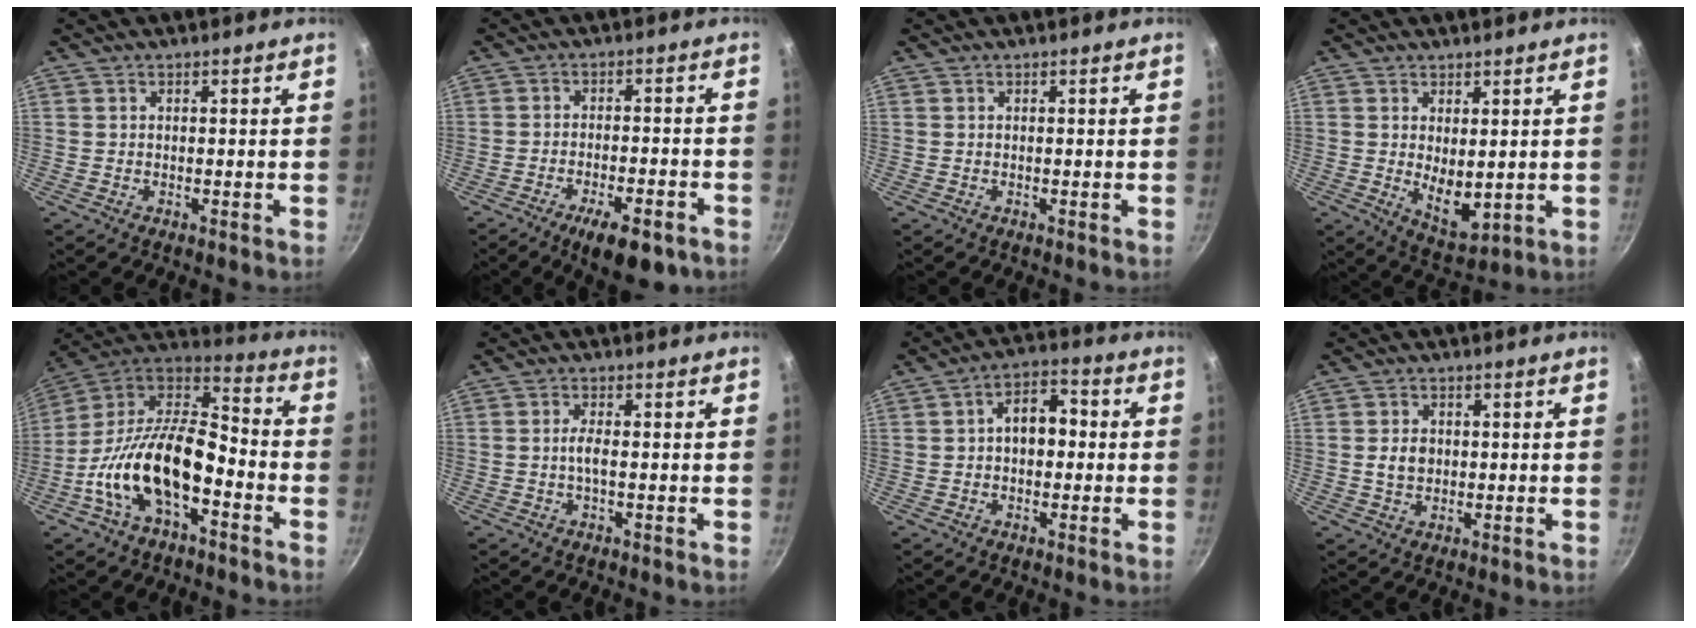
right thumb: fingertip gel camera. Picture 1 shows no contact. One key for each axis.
{"total": 10.0, "fx": -5.8, "fy": 3.4, "fz": 7.5, "tx": -0.101, "ty": 0.024, "tz": -0.077}
{"total": 0.0}
{"total": 7.1, "fx": 0.8, "fy": 3.6, "fz": 6.1, "tx": -0.086, "ty": -0.026, "tz": 0.030}
{"total": 21.2, "fx": -7.0, "fy": 10.7, "fz": 16.9, "tx": -0.295, "ty": 0.058, "tz": -0.146}
{"total": 2.2, "fx": -0.5, "fy": 0.3, "fz": 2.1, "tx": -0.052, "ty": 0.006, "tz": -0.013}
{"total": 7.7, "fx": 0.2, "fy": 5.1, "fz": 5.8, "tx": -0.053, "ty": 0.025, "tz": -0.007}
{"total": 3.7, "fx": 0.1, "fy": 2.9, "fz": 2.3, "tx": -0.030, "ty": 0.004, "tz": 0.001}